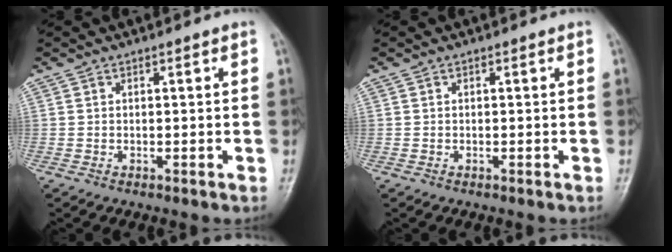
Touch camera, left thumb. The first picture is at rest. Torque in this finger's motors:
{"motor_torque": [-0.01, 0.01, -0.02, -0.01, 0.00]}